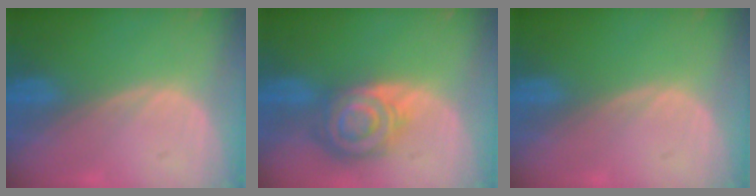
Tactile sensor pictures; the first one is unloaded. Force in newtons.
{"total": 8.5, "press": 7.4, "slide": 4.2}
{"total": 0.0}